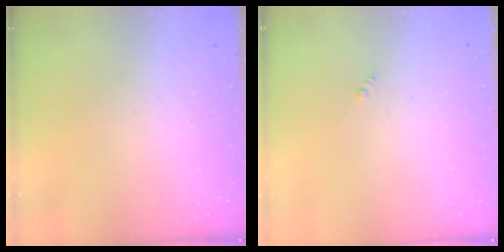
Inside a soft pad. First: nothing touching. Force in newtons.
{"total": 0.0}